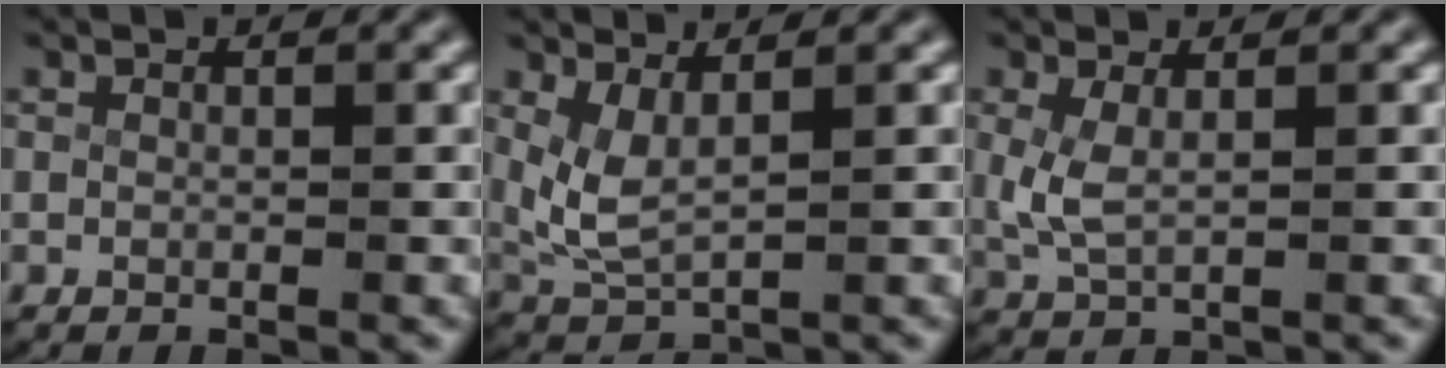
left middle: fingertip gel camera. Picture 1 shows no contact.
{"total": 4.9, "force": [0.9, 3.7, 3.2], "torque": [-0.092, -0.015, 0.025]}
{"total": 2.6, "force": [0.4, 1.3, 2.2], "torque": [-0.065, -0.012, 0.019]}